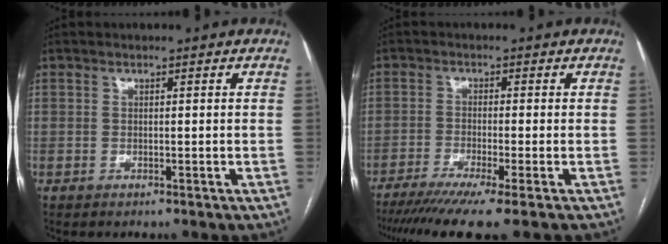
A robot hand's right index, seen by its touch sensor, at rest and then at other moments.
{"total": 10.0, "force": [-7.7, -0.7, 6.4], "torque": [-0.088, -0.024, -0.120]}